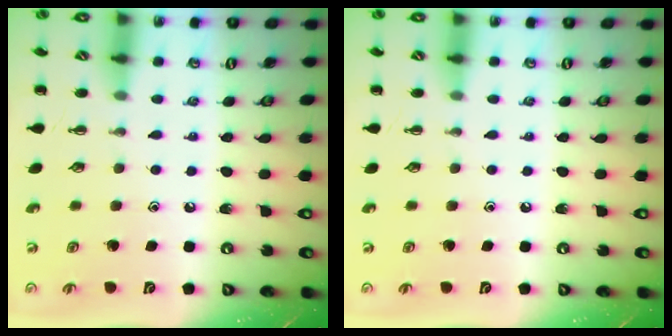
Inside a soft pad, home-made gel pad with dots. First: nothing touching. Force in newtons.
{"total": 0.0}